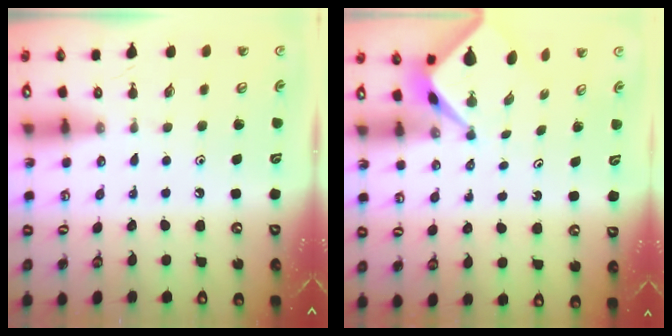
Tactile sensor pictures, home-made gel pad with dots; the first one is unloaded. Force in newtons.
{"total": 2.3, "press": 2.3, "slide": 0.3}